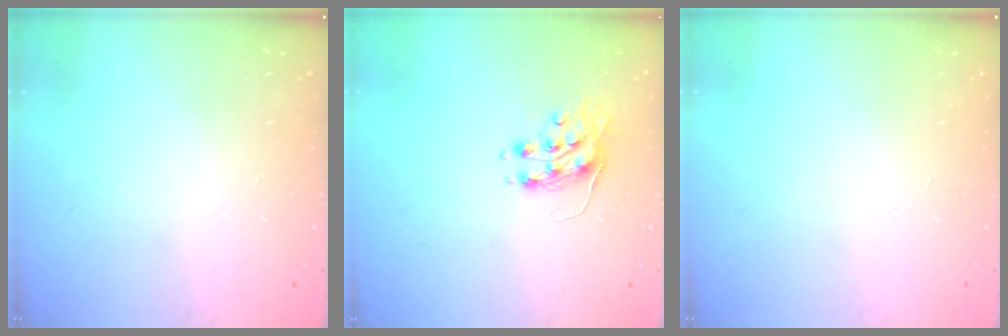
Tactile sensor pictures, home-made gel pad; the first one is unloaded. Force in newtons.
{"total": 8.9, "press": 8.9, "slide": 0.3}
{"total": 0.0}